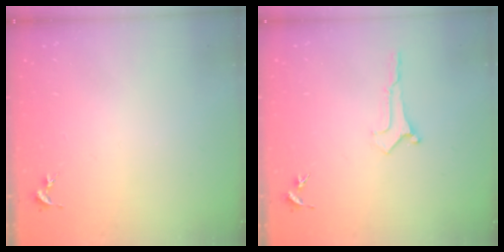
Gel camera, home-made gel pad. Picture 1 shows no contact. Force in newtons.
{"total": 0.0}